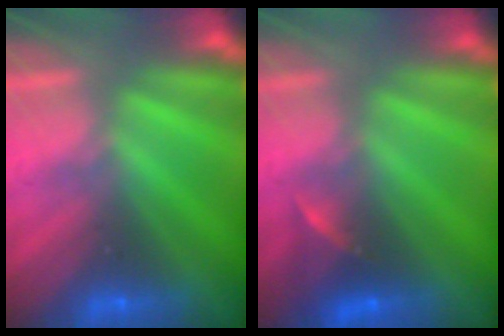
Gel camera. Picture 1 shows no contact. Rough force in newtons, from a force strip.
{"total": 2.2}